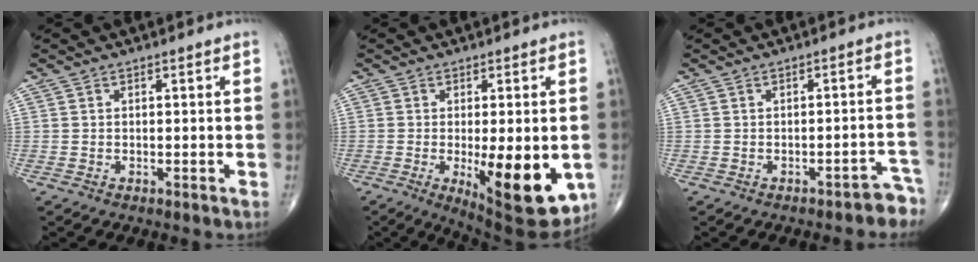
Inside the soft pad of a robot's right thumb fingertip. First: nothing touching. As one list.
[{"total": 16.2, "force": [-3.5, 5.5, 14.8], "torque": [-0.184, -0.025, -0.030]}, {"total": 4.6, "force": [-3.8, 1.9, 1.8], "torque": [0.000, 0.040, -0.045]}]